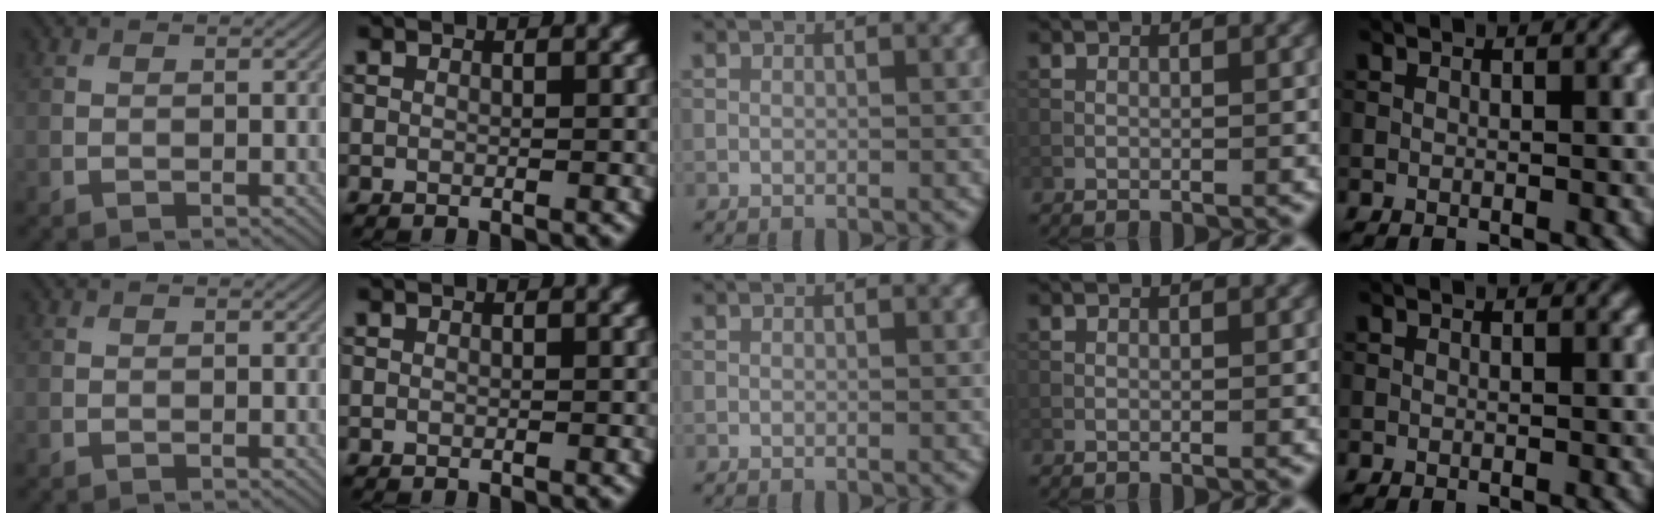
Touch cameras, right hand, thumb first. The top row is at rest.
{}